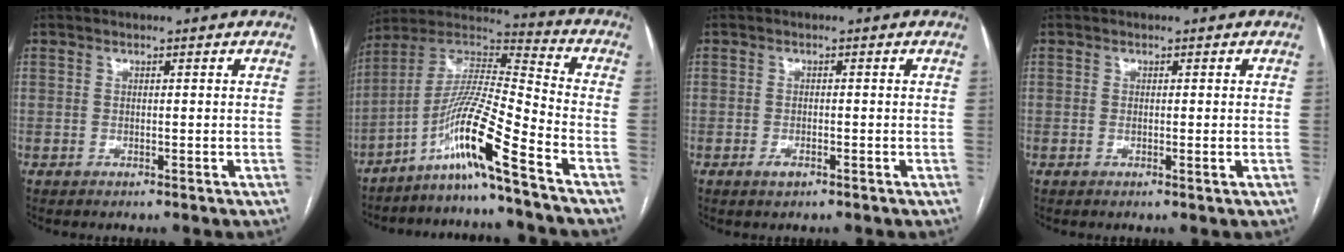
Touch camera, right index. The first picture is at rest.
{"total": 13.1, "force": [-8.3, -1.6, 10.1], "torque": [-0.199, 0.003, -0.157]}
{"total": 1.5, "force": [-0.9, 0.6, 1.1], "torque": [-0.020, 0.000, -0.012]}
{"total": 0.8, "force": [-0.1, -0.1, 0.8], "torque": [-0.018, -0.004, -0.001]}